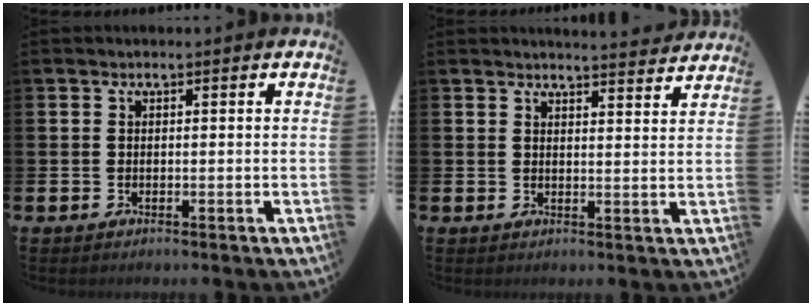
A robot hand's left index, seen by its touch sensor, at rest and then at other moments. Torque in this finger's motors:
{"motor_torque": [0.14, -0.26, 0.01, 0.02]}